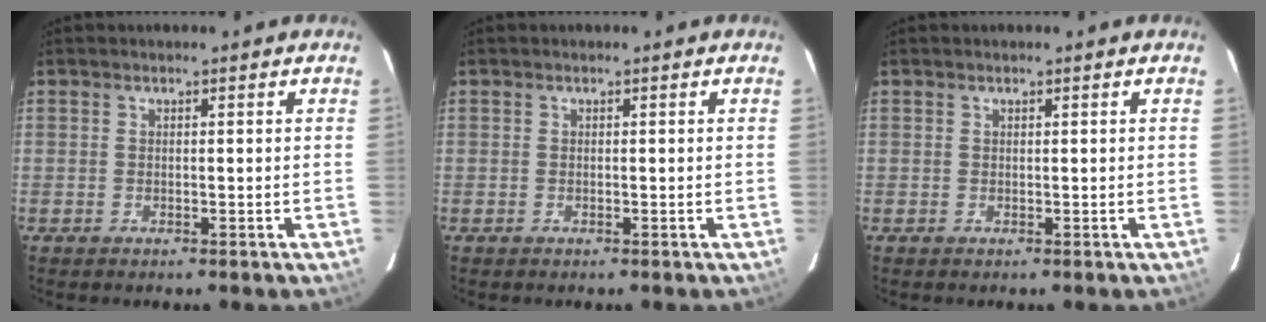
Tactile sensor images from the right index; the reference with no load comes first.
{"total": 0.0}
{"total": 0.0}